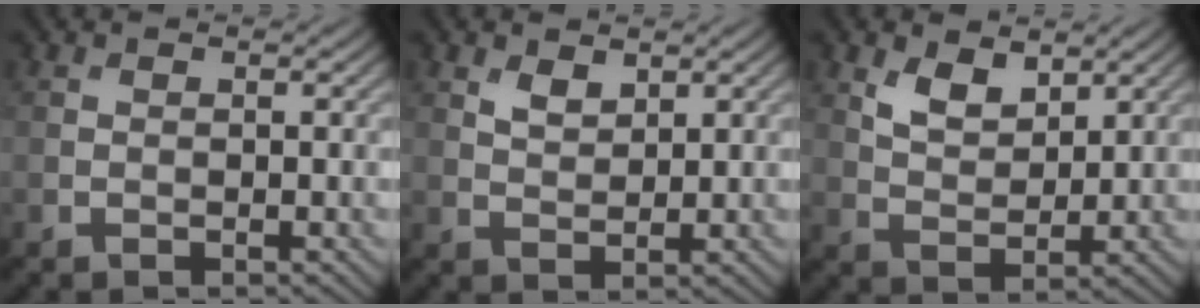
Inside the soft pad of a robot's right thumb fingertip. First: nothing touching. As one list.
[{"total": 2.4, "force": [1.6, 1.3, 1.3], "torque": [-0.029, -0.004, 0.035]}, {"total": 4.6, "force": [2.8, 2.4, 2.7], "torque": [-0.061, -0.009, 0.057]}]